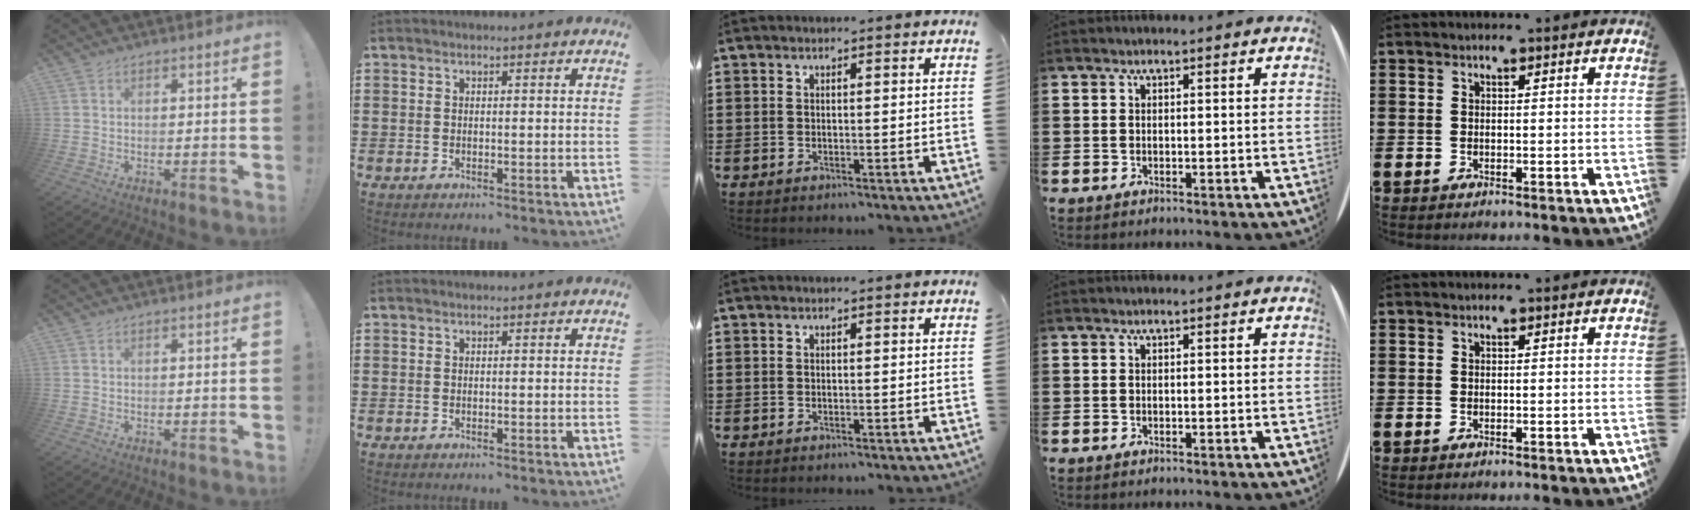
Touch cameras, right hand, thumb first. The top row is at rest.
{}